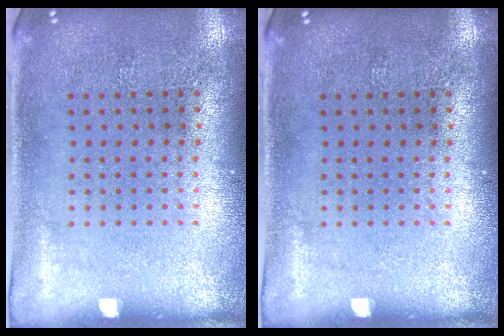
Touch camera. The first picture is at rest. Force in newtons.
{"total": 0.0}